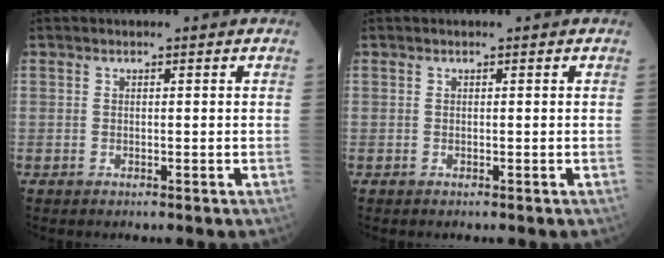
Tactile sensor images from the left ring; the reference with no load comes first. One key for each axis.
{"total": 0.0}